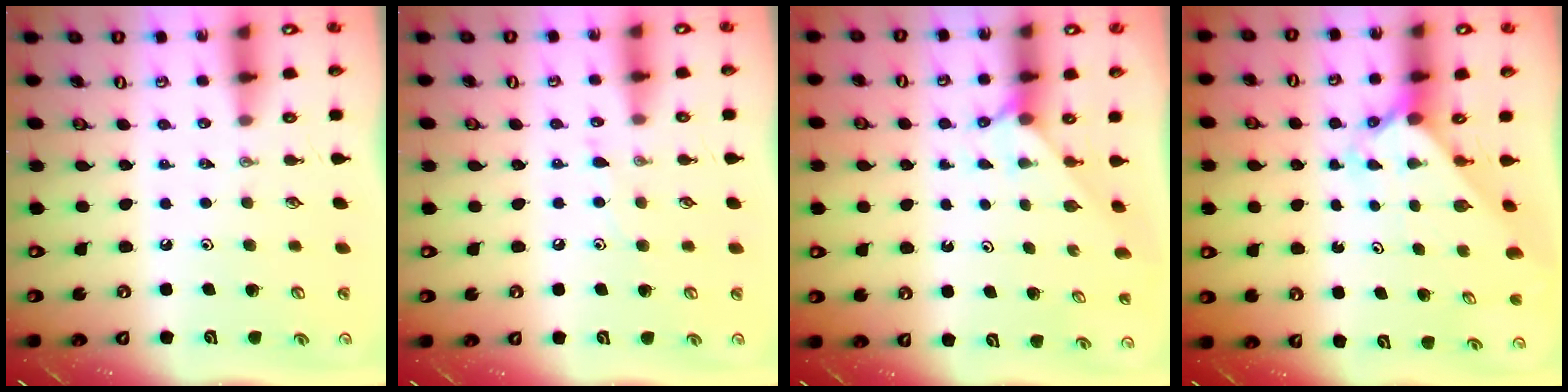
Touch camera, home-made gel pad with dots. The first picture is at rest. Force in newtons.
{"total": 5.4, "press": 5.4, "slide": 0.5}
{"total": 2.4, "press": 2.4, "slide": 0.2}
{"total": 2.3, "press": 2.3, "slide": 0.2}